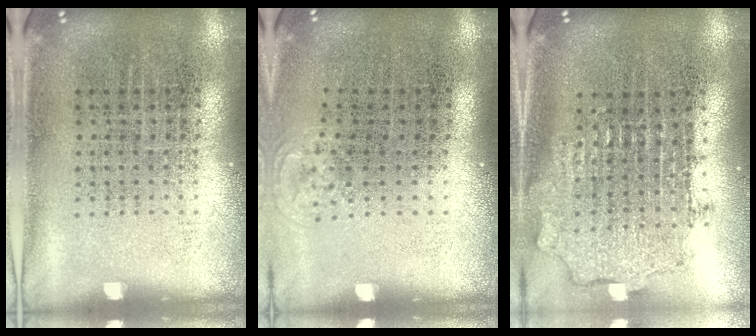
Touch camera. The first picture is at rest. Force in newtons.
{"total": 0.6, "press": 0.5, "slide": 0.3}
{"total": 1.9, "press": 1.5, "slide": 1.2}